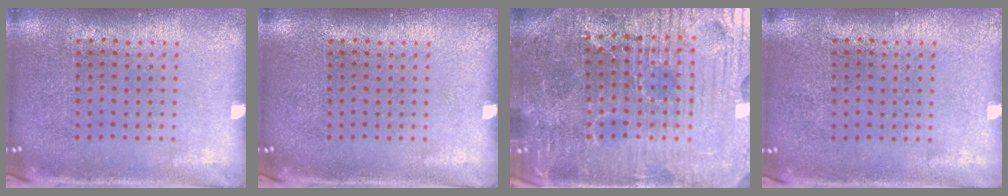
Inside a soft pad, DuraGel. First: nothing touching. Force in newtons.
{"total": 0.0}
{"total": 5.1, "press": 5.0, "slide": 1.1}
{"total": 0.0}